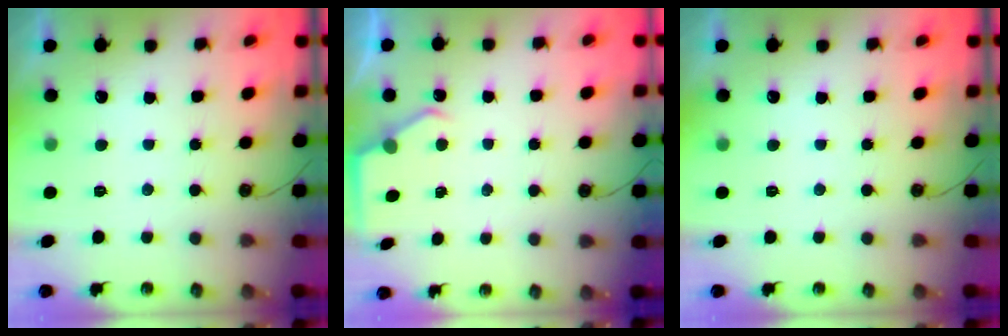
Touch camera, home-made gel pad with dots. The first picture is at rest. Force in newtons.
{"total": 2.8, "press": 2.8, "slide": 0.4}
{"total": 0.0}